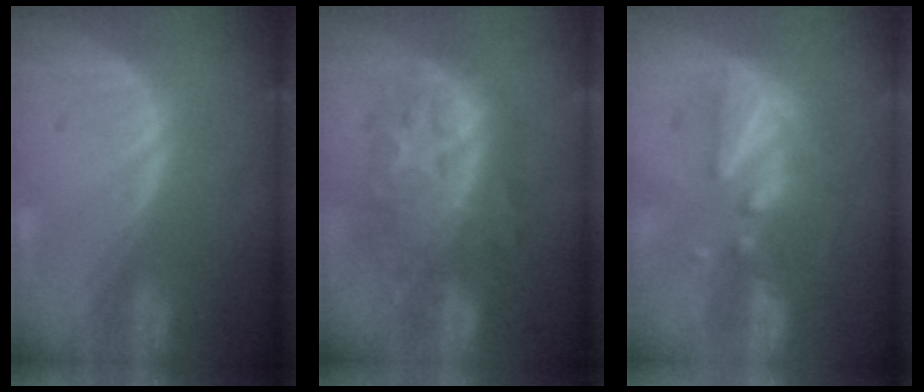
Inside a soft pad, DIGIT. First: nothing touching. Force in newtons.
{"total": 9.2, "press": 9.2, "slide": 0.4}
{"total": 8.5, "press": 7.8, "slide": 3.4}